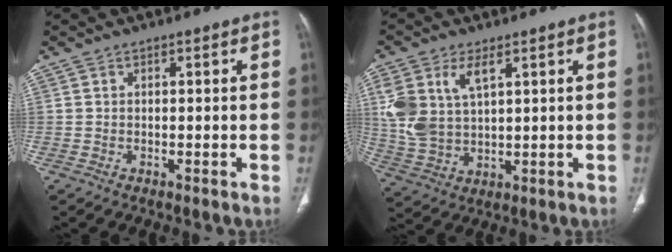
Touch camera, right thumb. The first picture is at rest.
{"total": 10.5, "force": [4.1, 5.7, 7.7], "torque": [-0.169, -0.007, 0.092]}